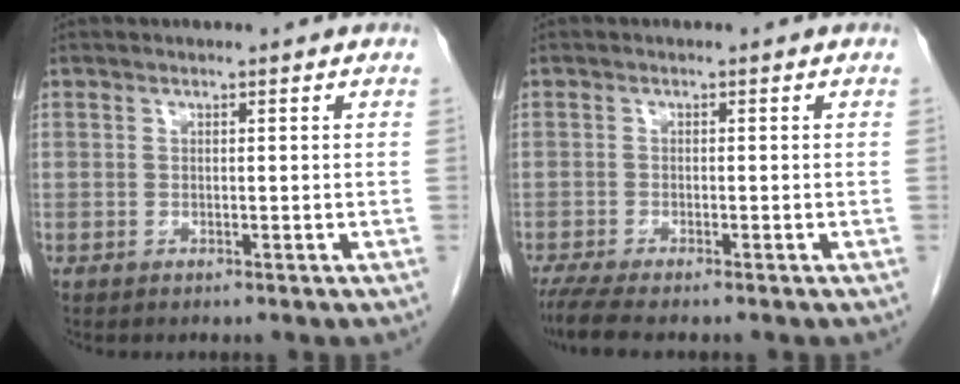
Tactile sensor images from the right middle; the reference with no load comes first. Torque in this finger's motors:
{"motor_torque": [0.59, -0.36, 0.04, 0.05]}